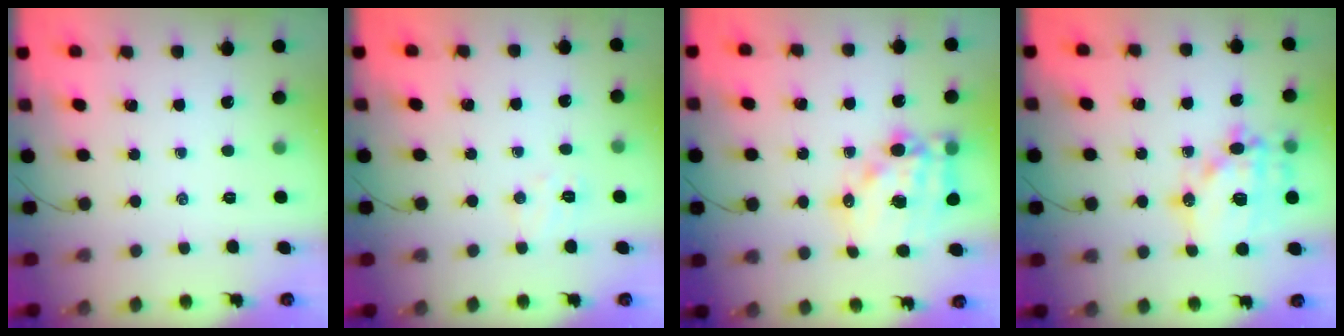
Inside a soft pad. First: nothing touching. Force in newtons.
{"total": 5.4, "press": 5.3, "slide": 1.1}
{"total": 15.6, "press": 15.2, "slide": 3.3}
{"total": 17.0, "press": 16.6, "slide": 3.5}